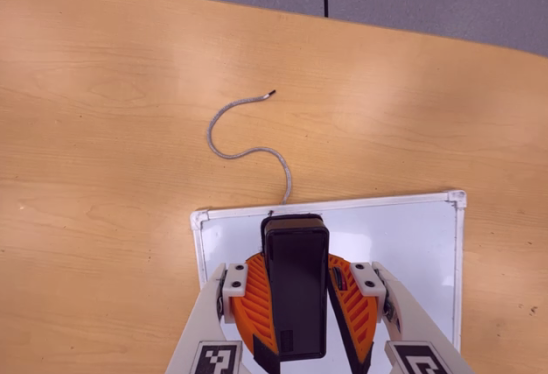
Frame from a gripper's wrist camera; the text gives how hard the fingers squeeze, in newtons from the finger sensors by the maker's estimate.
{"total": 9.4, "left": 9.9, "right": 8.9}